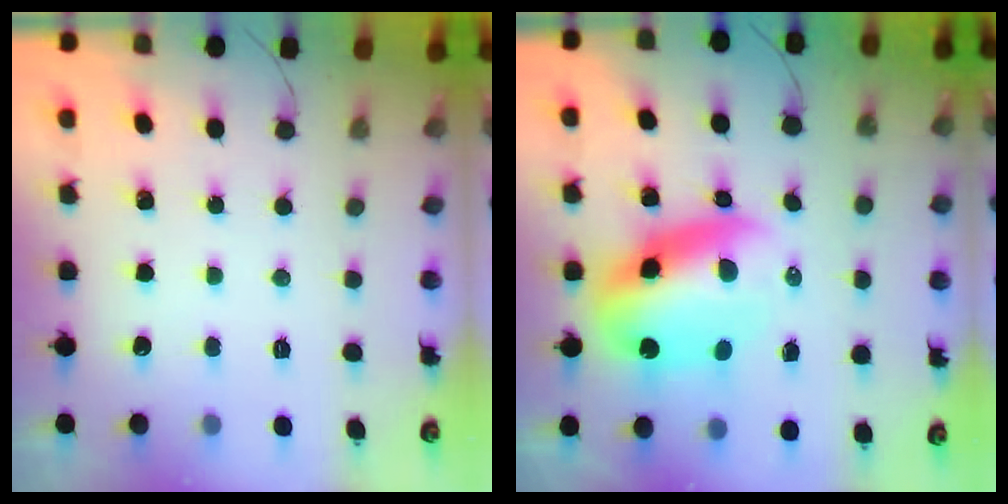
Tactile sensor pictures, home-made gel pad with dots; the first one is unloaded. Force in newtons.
{"total": 11.2, "press": 10.8, "slide": 3.0}